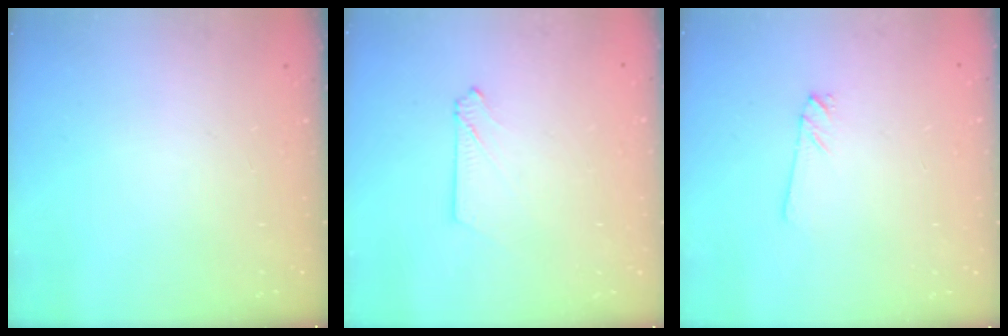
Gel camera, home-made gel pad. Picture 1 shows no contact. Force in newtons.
{"total": 2.1, "press": 2.1, "slide": 0.3}
{"total": 0.8, "press": 0.8, "slide": 0.1}